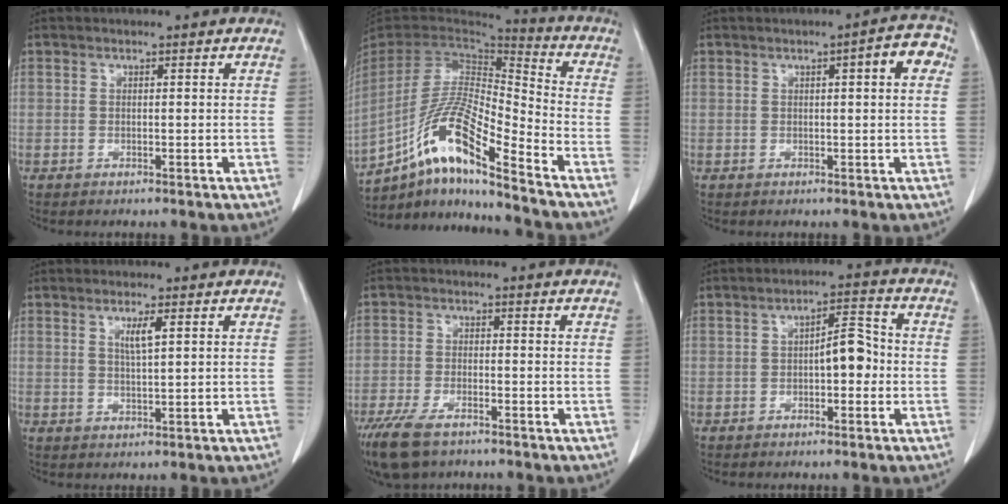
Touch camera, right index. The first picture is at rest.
{"total": 16.5, "force": [-10.4, 1.3, 12.7], "torque": [-0.257, -0.004, -0.188]}
{"total": 4.6, "force": [1.2, 0.7, 4.4], "torque": [-0.054, 0.012, 0.011]}
{"total": 2.7, "force": [1.1, 0.0, 2.5], "torque": [-0.050, -0.002, 0.022]}
{"total": 8.1, "force": [-5.9, 2.9, 4.8], "torque": [-0.096, -0.016, -0.101]}
{"total": 5.2, "force": [-0.5, 1.9, 4.8], "torque": [-0.065, 0.023, -0.007]}